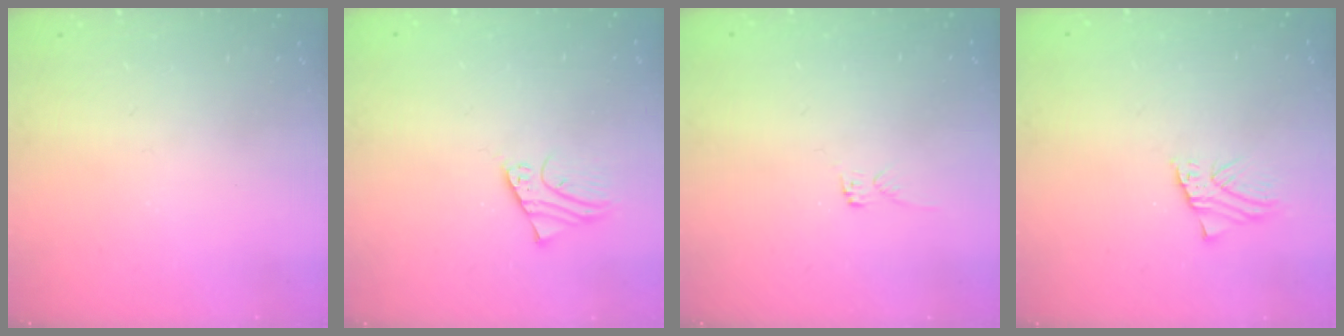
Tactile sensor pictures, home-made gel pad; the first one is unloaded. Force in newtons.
{"total": 2.1, "press": 2.1, "slide": 0.1}
{"total": 2.8, "press": 2.8, "slide": 0.1}
{"total": 1.5, "press": 1.5, "slide": 0.0}